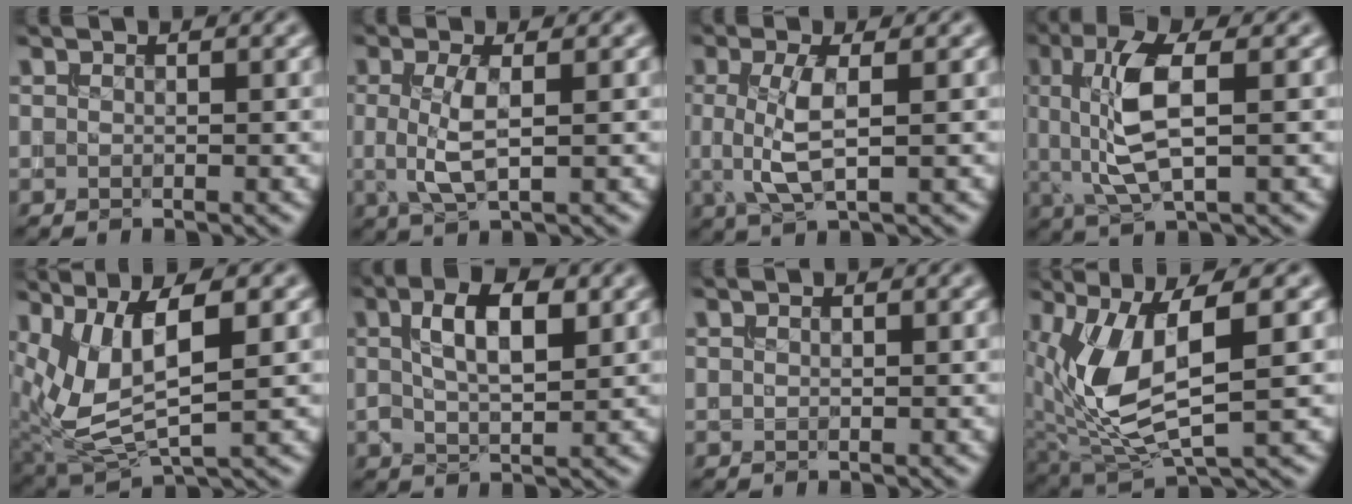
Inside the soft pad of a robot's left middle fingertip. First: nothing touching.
{"total": 3.3, "force": [-0.1, 0.8, 3.2], "torque": [-0.072, 0.000, -0.001]}
{"total": 3.8, "force": [0.0, 1.0, 3.7], "torque": [-0.083, 0.000, 0.001]}
{"total": 6.2, "force": [0.7, 2.0, 5.8], "torque": [-0.125, 0.003, 0.015]}
{"total": 8.2, "force": [1.8, 2.9, 7.4], "torque": [-0.154, 0.004, 0.037]}
{"total": 5.0, "force": [1.3, 1.9, 4.4], "torque": [-0.080, 0.008, 0.022]}
{"total": 0.0}
{"total": 8.2, "force": [1.0, 3.2, 7.5], "torque": [-0.167, -0.004, 0.026]}